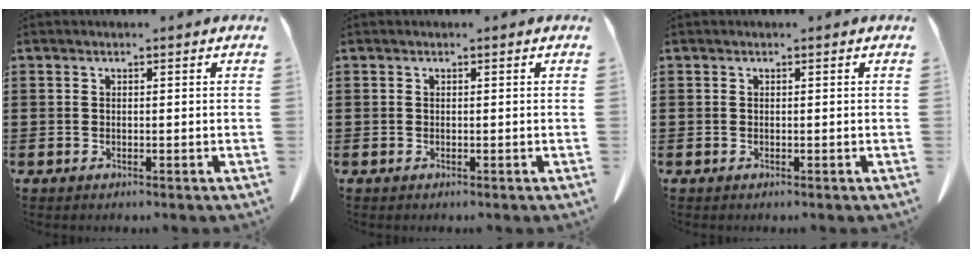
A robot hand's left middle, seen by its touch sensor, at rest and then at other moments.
{"total": 0.0}
{"total": 0.0}